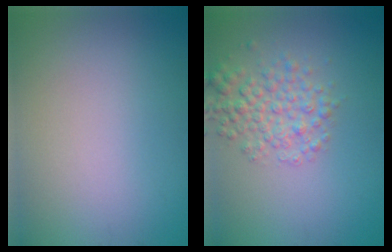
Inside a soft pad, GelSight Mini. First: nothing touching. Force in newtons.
{"total": 3.9, "press": 3.9, "slide": 0.1}